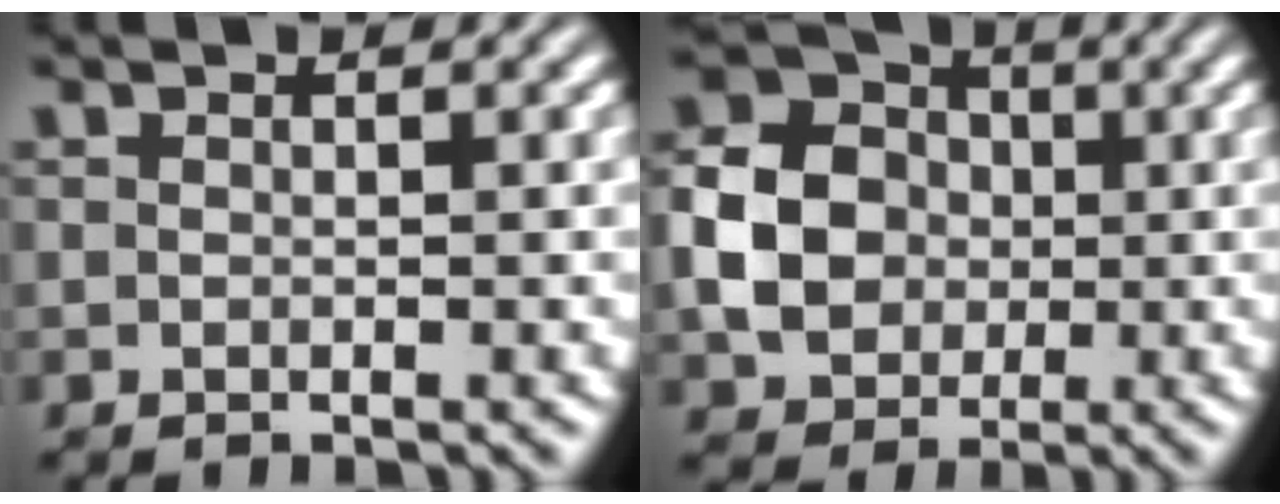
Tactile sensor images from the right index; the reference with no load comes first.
{"total": 8.6, "force": [0.7, 7.2, 4.6], "torque": [-0.091, -0.018, 0.015]}